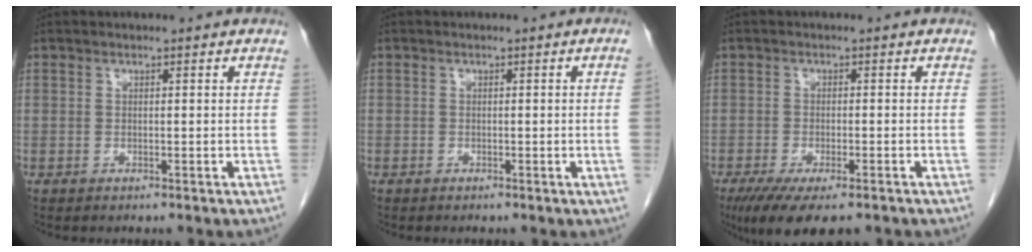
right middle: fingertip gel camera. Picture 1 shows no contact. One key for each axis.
{"total": 1.0, "fx": -0.1, "fy": -0.4, "fz": 0.9, "tx": -0.005, "ty": 0.001, "tz": 0.000}
{"total": 9.1, "fx": -6.4, "fy": 2.7, "fz": 5.8, "tx": -0.086, "ty": -0.017, "tz": -0.099}